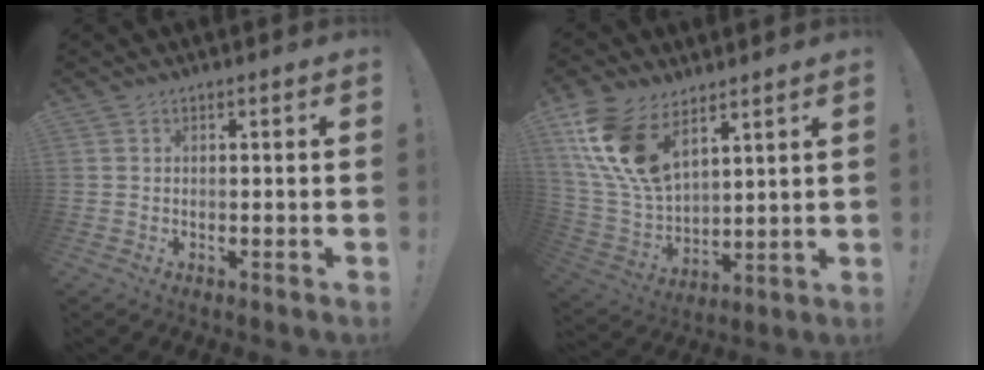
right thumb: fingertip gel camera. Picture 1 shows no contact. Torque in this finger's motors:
{"motor_torque": [0.52, 1.46, 1.75, 0.99, 0.17]}